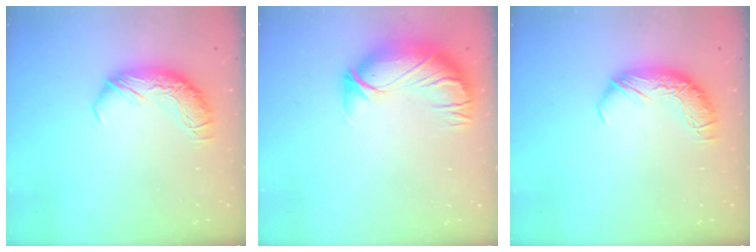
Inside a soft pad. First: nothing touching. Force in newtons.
{"total": 2.9, "press": 0.3, "slide": 2.9}
{"total": 0.0}